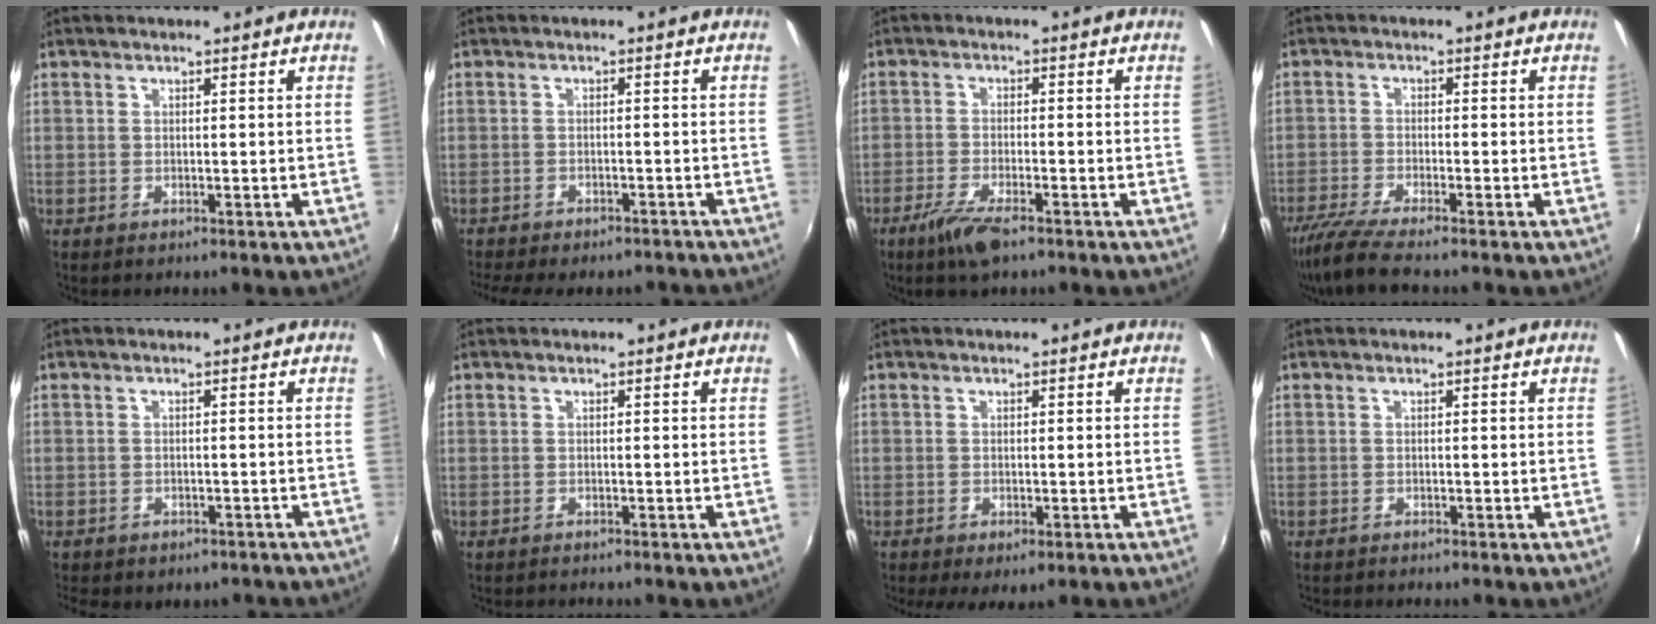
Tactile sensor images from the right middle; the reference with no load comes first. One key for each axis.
{"total": 11.8, "fx": -10.2, "fy": 3.3, "fz": 4.9, "tx": -0.110, "ty": -0.021, "tz": -0.137}
{"total": 6.4, "fx": -4.4, "fy": 1.3, "fz": 4.4, "tx": -0.107, "ty": -0.016, "tz": -0.084}
{"total": 7.1, "fx": -6.1, "fy": -0.1, "fz": 3.7, "tx": -0.093, "ty": -0.024, "tz": -0.111}
{"total": 6.0, "fx": -4.7, "fy": 2.9, "fz": 2.4, "tx": -0.055, "ty": -0.017, "tz": -0.056}
{"total": 1.4, "fx": -1.4, "fy": 0.2, "fz": 0.2, "tx": -0.008, "ty": -0.010, "tz": -0.024}
{"total": 3.5, "fx": -2.0, "fy": 1.6, "fz": 2.3, "tx": -0.047, "ty": -0.019, "tz": -0.030}
{"total": 1.4, "fx": -1.4, "fy": 0.2, "fz": 0.3, "tx": -0.011, "ty": -0.009, "tz": -0.024}